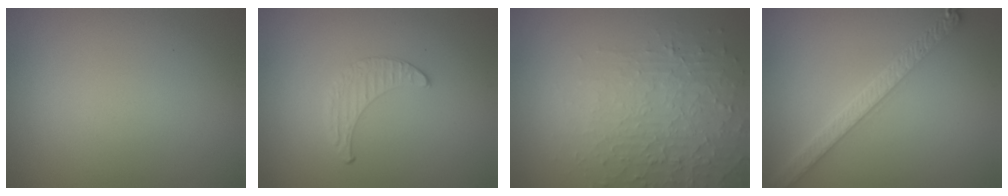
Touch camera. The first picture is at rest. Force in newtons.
{"total": 0.8, "press": 0.8, "slide": 0.2}
{"total": 3.9, "press": 3.8, "slide": 0.8}
{"total": 4.3, "press": 3.9, "slide": 1.9}